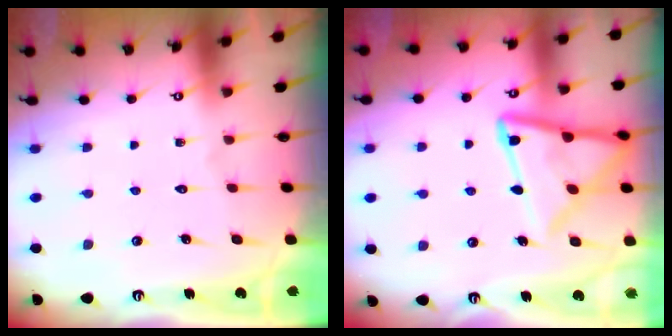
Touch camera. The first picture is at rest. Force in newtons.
{"total": 16.0, "press": 16.0, "slide": 1.4}